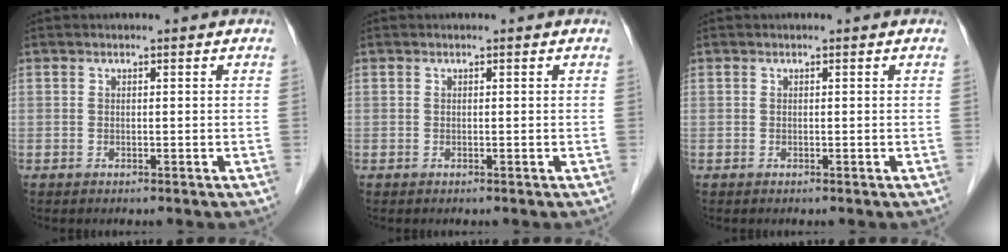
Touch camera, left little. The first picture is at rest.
{"total": 0.0}
{"total": 0.0}